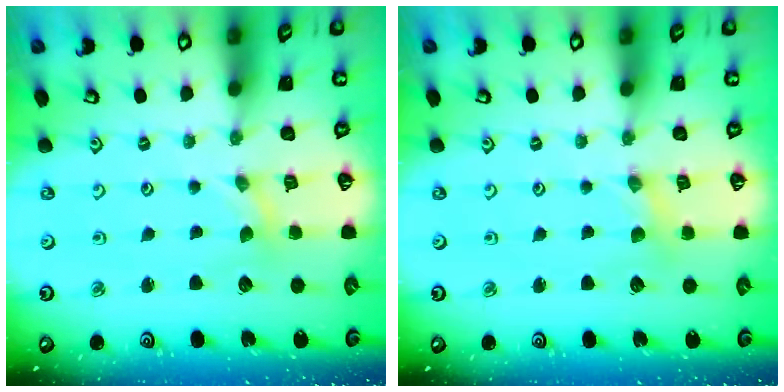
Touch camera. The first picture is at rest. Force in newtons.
{"total": 1.4, "press": 1.4, "slide": 0.3}